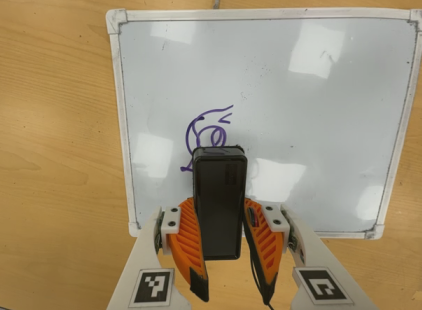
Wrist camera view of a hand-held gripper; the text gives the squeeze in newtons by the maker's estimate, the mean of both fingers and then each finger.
{"total": 8.1, "left": 6.7, "right": 9.4}